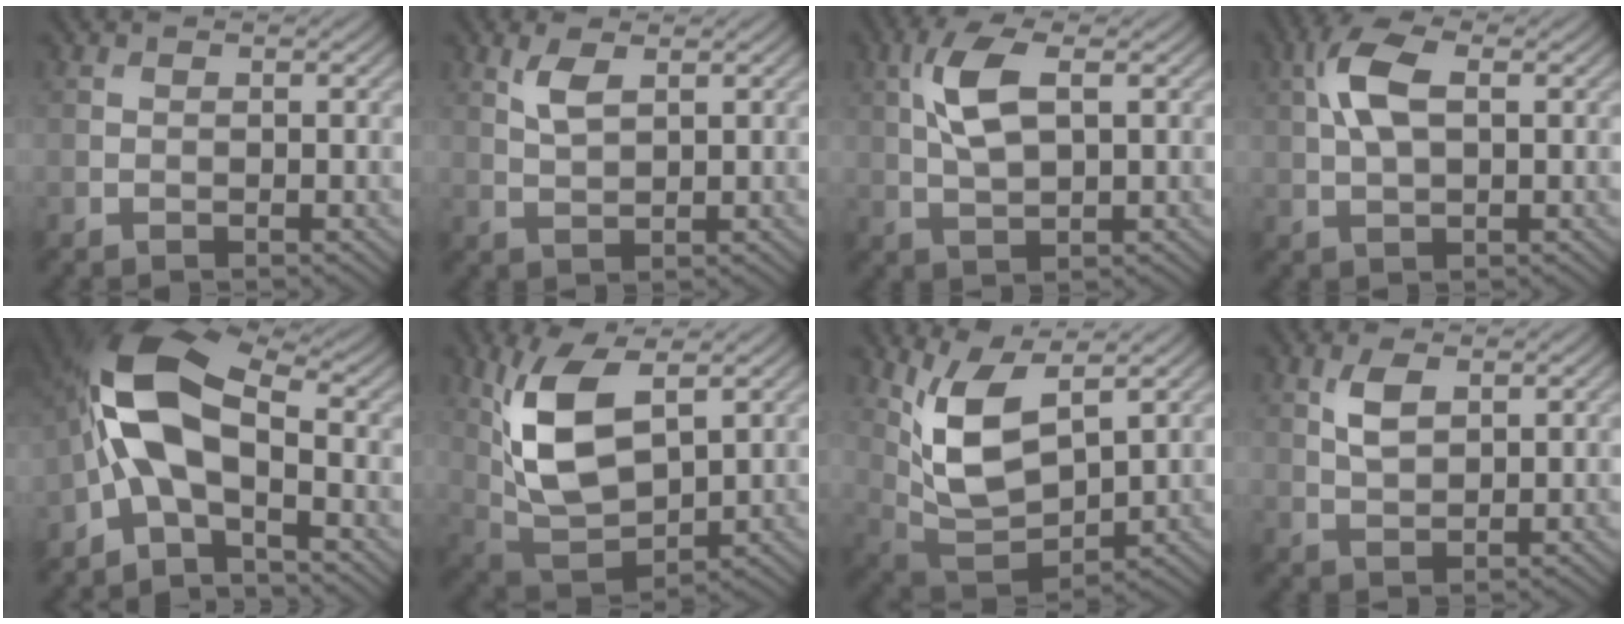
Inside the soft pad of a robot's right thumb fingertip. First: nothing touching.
{"total": 2.8, "force": [1.5, 1.0, 2.1], "torque": [-0.051, 0.000, 0.033]}
{"total": 6.3, "force": [1.7, 2.6, 5.5], "torque": [-0.126, 0.008, 0.034]}
{"total": 6.3, "force": [1.5, 3.0, 5.3], "torque": [-0.122, 0.013, 0.026]}
{"total": 10.6, "force": [-1.3, 4.8, 9.3], "torque": [-0.197, 0.023, -0.048]}
{"total": 11.5, "force": [3.8, 5.6, 9.3], "torque": [-0.215, 0.001, 0.078]}
{"total": 10.2, "force": [4.3, 4.5, 8.0], "torque": [-0.189, -0.003, 0.091]}
{"total": 3.3, "force": [1.4, 1.7, 2.5], "torque": [-0.057, 0.002, 0.031]}